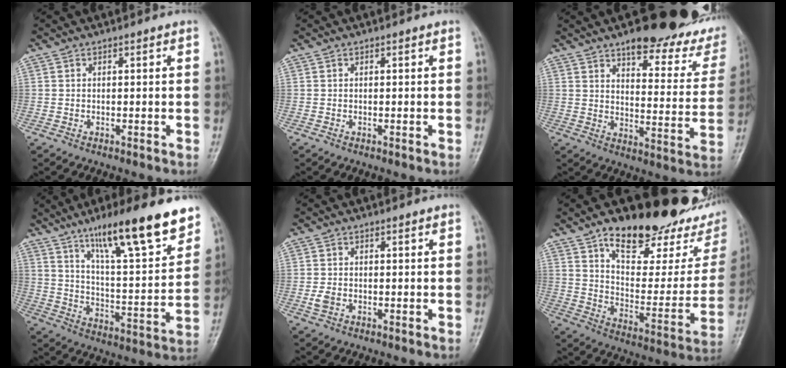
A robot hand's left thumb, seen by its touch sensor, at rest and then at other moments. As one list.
[{"total": 0.0}, {"total": 23.1, "force": [17.3, 8.3, 12.9], "torque": [-0.116, -0.082, 0.209]}, {"total": 21.2, "force": [14.1, 4.2, 15.3], "torque": [-0.208, -0.061, 0.226]}, {"total": 1.8, "force": [-0.4, 1.3, 1.3], "torque": [-0.028, 0.000, -0.008]}, {"total": 30.7, "force": [19.7, 12.5, 19.9], "torque": [-0.240, -0.069, 0.290]}]